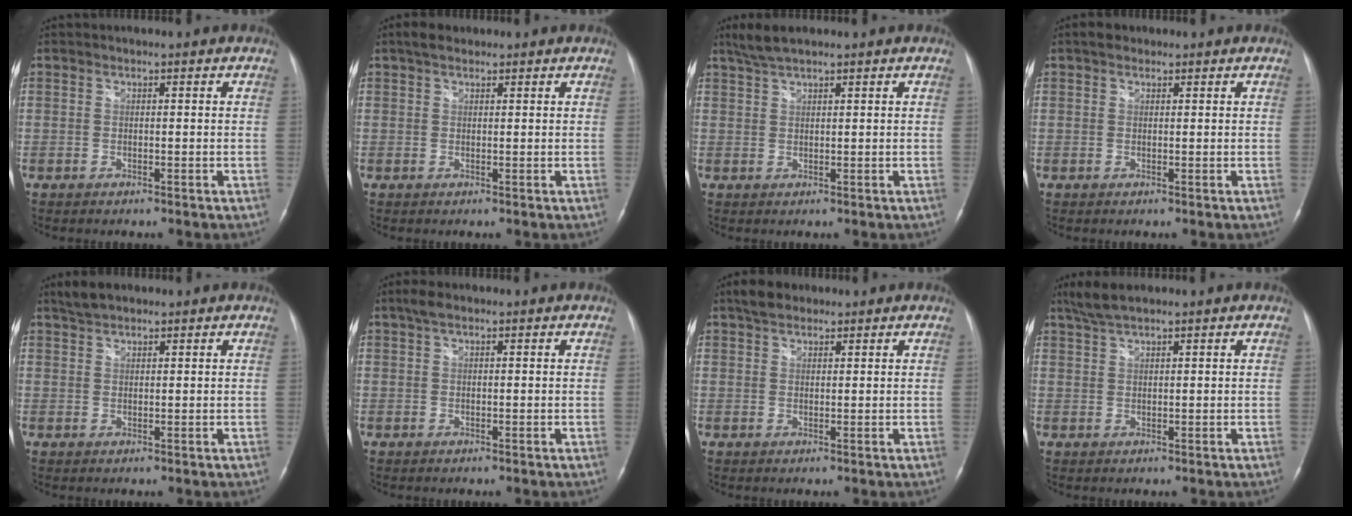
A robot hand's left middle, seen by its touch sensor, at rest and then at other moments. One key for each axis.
{"total": 2.3, "fx": 1.8, "fy": 1.0, "fz": 1.0, "tx": -0.023, "ty": 0.015, "tz": 0.028}
{"total": 3.6, "fx": 3.0, "fy": 0.3, "fz": 1.9, "tx": -0.048, "ty": 0.010, "tz": 0.063}
{"total": 1.5, "fx": 1.1, "fy": 1.0, "fz": 0.4, "tx": -0.012, "ty": 0.011, "tz": 0.015}
{"total": 2.9, "fx": 2.5, "fy": 1.0, "fz": 1.2, "tx": -0.028, "ty": 0.011, "tz": 0.047}
{"total": 2.0, "fx": 1.4, "fy": 0.7, "fz": 1.4, "tx": -0.031, "ty": 0.018, "tz": 0.026}
{"total": 3.4, "fx": 2.6, "fy": 1.7, "fz": 1.3, "tx": -0.031, "ty": 0.016, "tz": 0.045}
{"total": 3.7, "fx": 3.1, "fy": 0.4, "fz": 2.0, "tx": -0.051, "ty": 0.011, "tz": 0.065}